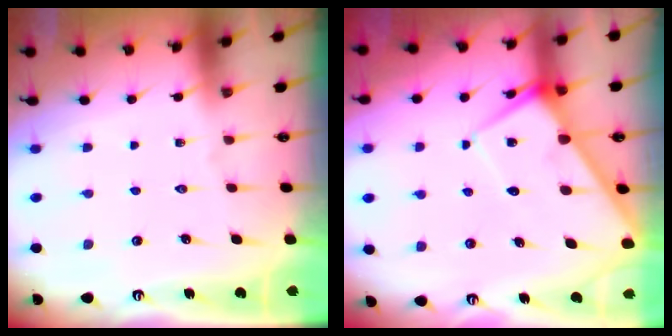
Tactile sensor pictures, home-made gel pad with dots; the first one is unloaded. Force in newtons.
{"total": 7.3, "press": 7.3, "slide": 0.8}